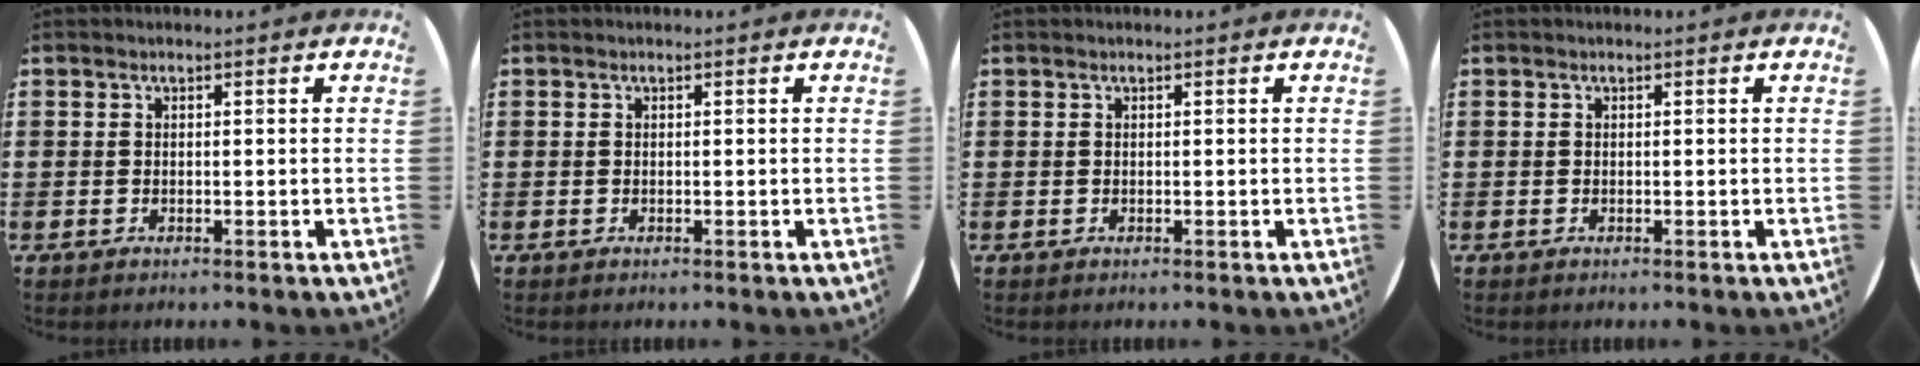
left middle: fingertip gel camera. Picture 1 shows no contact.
{"total": 0.0}
{"total": 0.0}
{"total": 0.0}